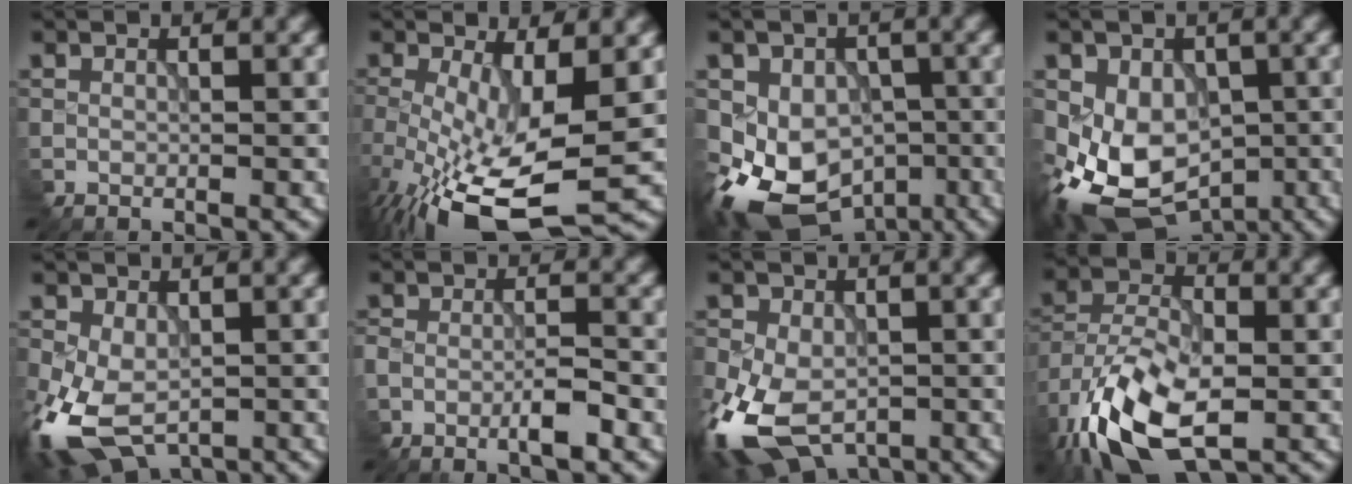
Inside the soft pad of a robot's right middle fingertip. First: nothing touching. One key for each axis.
{"total": 10.4, "fx": -2.6, "fy": 3.9, "fz": 9.3, "tx": -0.184, "ty": -0.031, "tz": -0.037}
{"total": 10.7, "fx": -5.6, "fy": 7.9, "fz": 4.5, "tx": -0.079, "ty": -0.020, "tz": -0.077}
{"total": 9.3, "fx": -3.5, "fy": 6.8, "fz": 5.3, "tx": -0.102, "ty": -0.022, "tz": -0.056}
{"total": 8.8, "fx": -3.4, "fy": 5.1, "fz": 6.2, "tx": -0.154, "ty": -0.030, "tz": -0.055}
{"total": 3.4, "fx": -2.0, "fy": 0.9, "fz": 2.6, "tx": -0.051, "ty": 0.002, "tz": -0.040}
{"total": 11.5, "fx": -4.8, "fy": 7.1, "fz": 7.7, "tx": -0.180, "ty": -0.033, "tz": -0.085}
{"total": 12.1, "fx": -5.7, "fy": 6.5, "fz": 8.4, "tx": -0.189, "ty": -0.025, "tz": -0.104}